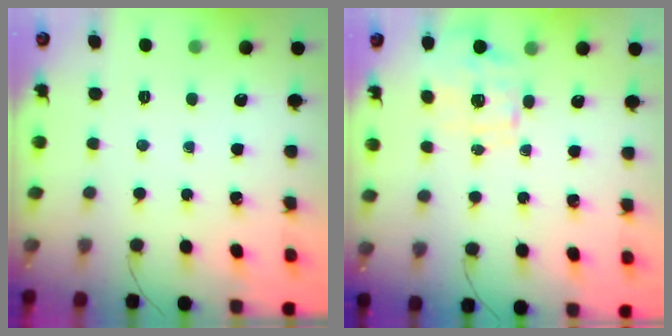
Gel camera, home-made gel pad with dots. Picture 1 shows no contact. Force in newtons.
{"total": 1.1, "press": 1.0, "slide": 0.5}